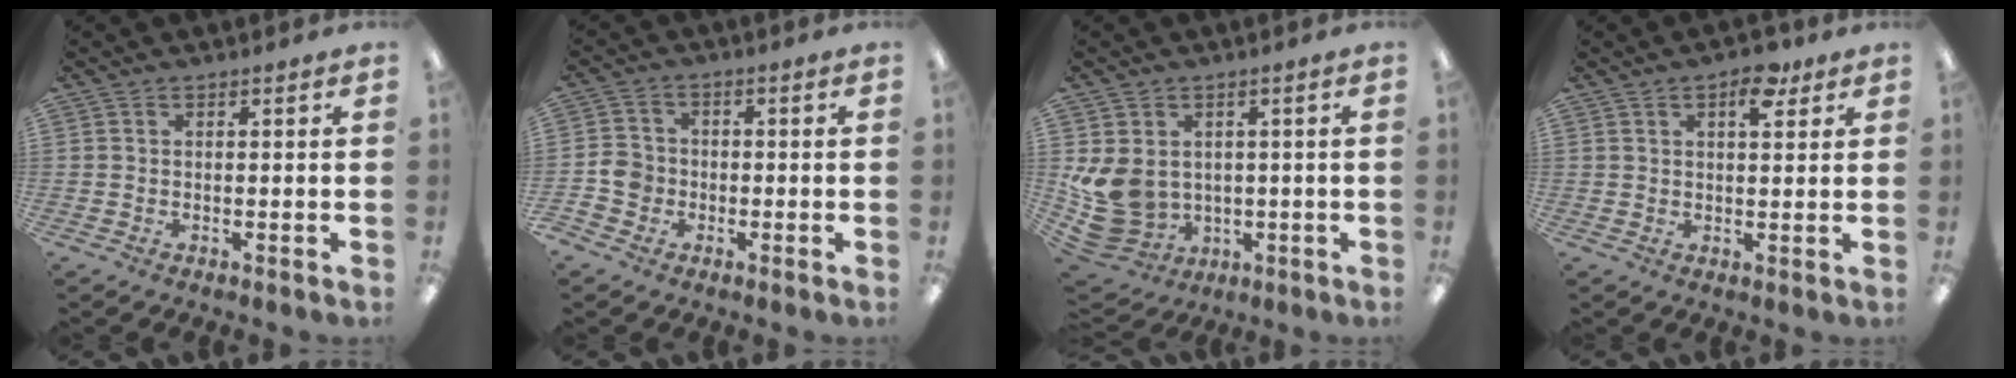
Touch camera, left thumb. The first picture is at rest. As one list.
[{"total": 5.2, "force": [-1.9, 4.6, 1.8], "torque": [-0.036, 0.013, -0.034]}, {"total": 11.4, "force": [-0.1, 9.7, 6.0], "torque": [-0.152, -0.020, 0.006]}, {"total": 6.9, "force": [3.7, 3.3, 4.8], "torque": [-0.054, -0.011, 0.056]}]